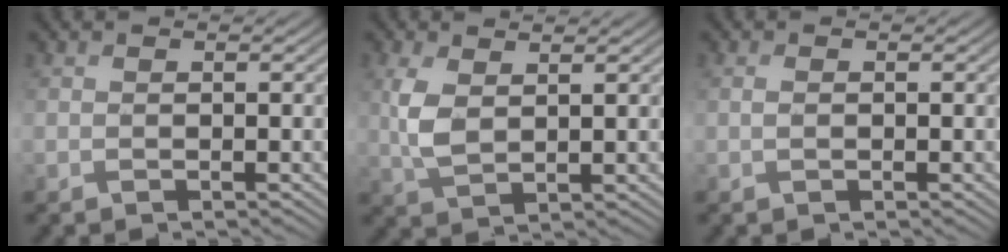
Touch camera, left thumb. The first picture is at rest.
{"total": 4.3, "force": [2.0, 1.7, 3.4], "torque": [-0.089, 0.009, 0.044]}
{"total": 0.5, "force": [0.5, -0.1, 0.2], "torque": [-0.005, 0.004, 0.008]}